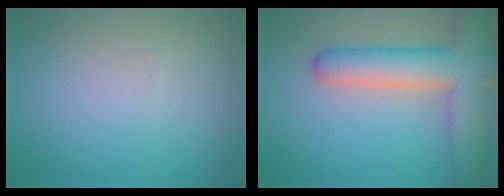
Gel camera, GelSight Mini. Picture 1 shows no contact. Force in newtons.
{"total": 8.0, "press": 8.0, "slide": 0.7}